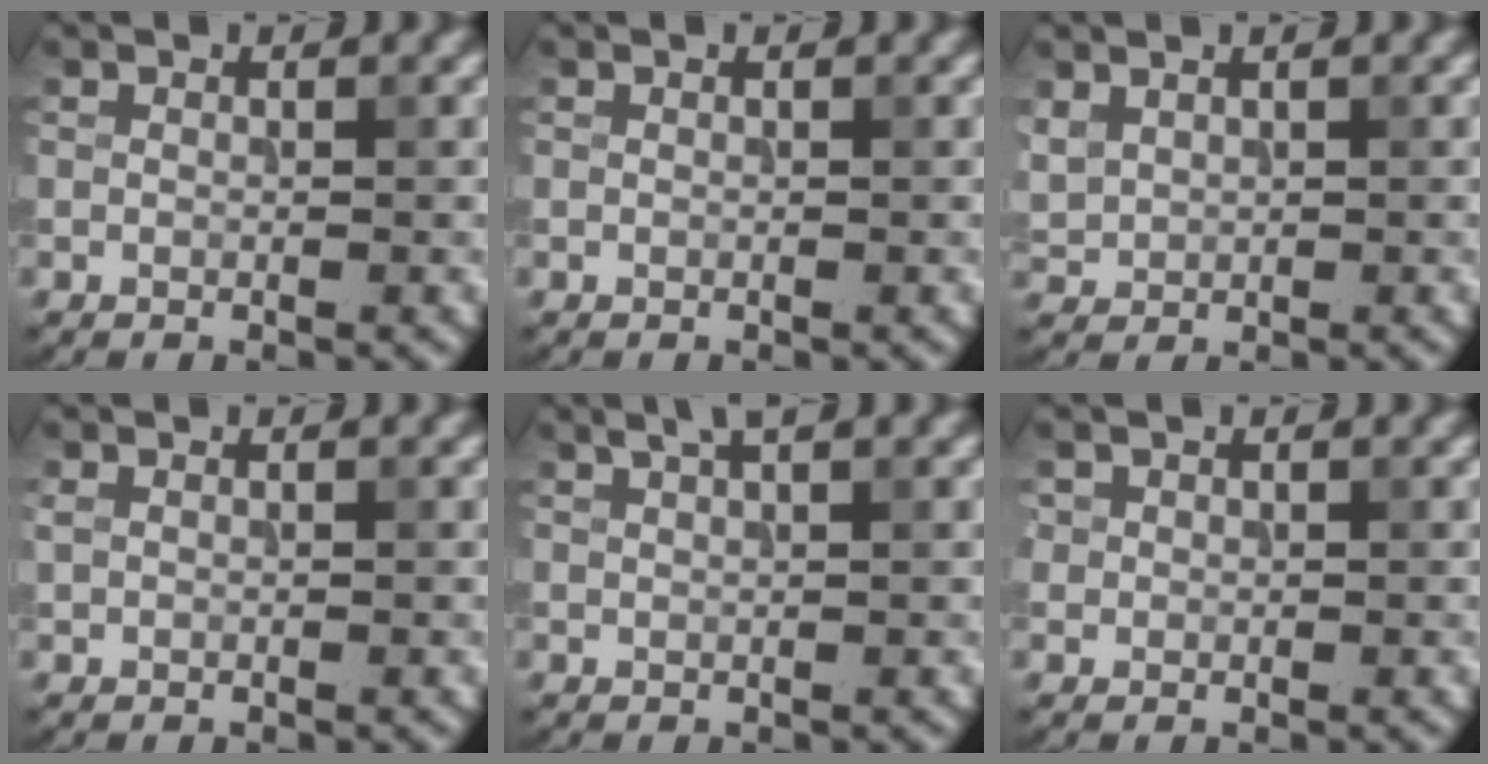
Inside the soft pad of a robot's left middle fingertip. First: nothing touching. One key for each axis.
{"total": 0.0}
{"total": 1.5, "fx": 0.9, "fy": 1.0, "fz": 0.6, "tx": -0.016, "ty": 0.001, "tz": 0.024}
{"total": 0.6, "fx": 0.3, "fy": 0.4, "fz": 0.3, "tx": -0.007, "ty": 0.000, "tz": 0.007}
{"total": 1.9, "fx": 1.4, "fy": 0.3, "fz": 1.3, "tx": -0.015, "ty": 0.004, "tz": 0.021}
{"total": 0.8, "fx": 0.2, "fy": 0.8, "fz": 0.0, "tx": 0.006, "ty": -0.004, "tz": 0.007}